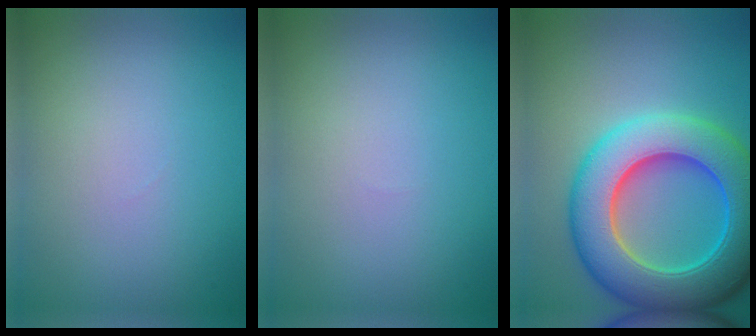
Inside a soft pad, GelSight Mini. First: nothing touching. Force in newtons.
{"total": 0.0}
{"total": 11.7, "press": 11.7, "slide": 0.2}